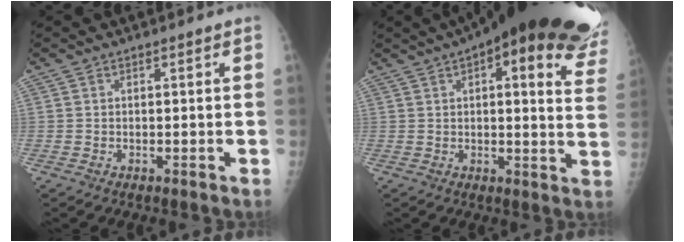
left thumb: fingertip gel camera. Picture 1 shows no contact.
{"total": 27.0, "force": [15.8, 8.0, 20.4], "torque": [-0.210, -0.011, 0.188]}